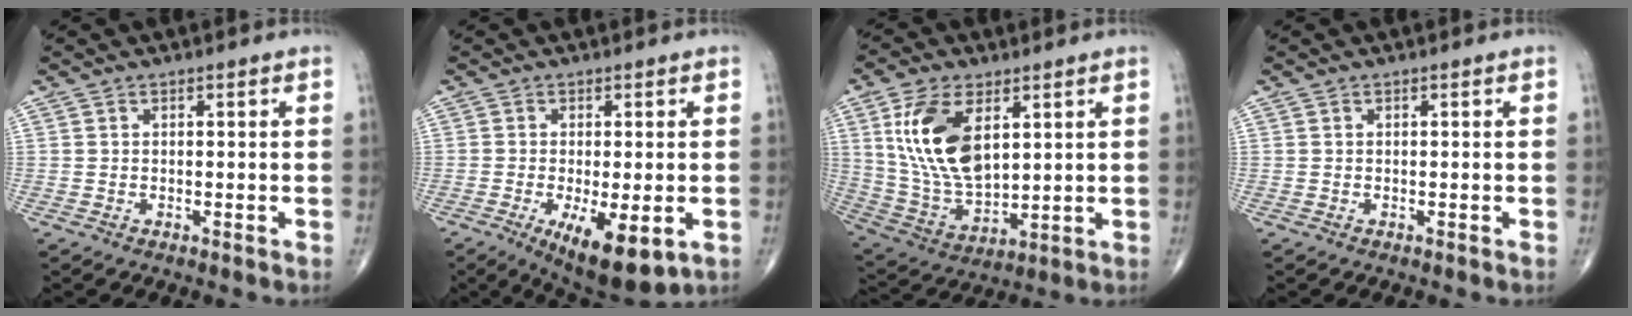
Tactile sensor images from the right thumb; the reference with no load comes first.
{"total": 11.1, "force": [-3.9, 4.0, 9.6], "torque": [-0.145, -0.018, -0.053]}
{"total": 16.4, "force": [5.2, 8.8, 12.8], "torque": [-0.242, -0.022, 0.111]}
{"total": 0.0}